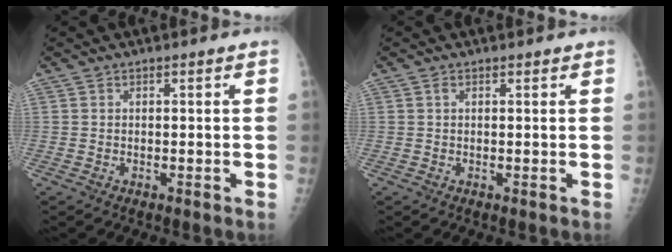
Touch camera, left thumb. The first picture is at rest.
{"total": 0.7, "force": [0.4, 0.4, 0.4], "torque": [-0.008, -0.002, 0.005]}